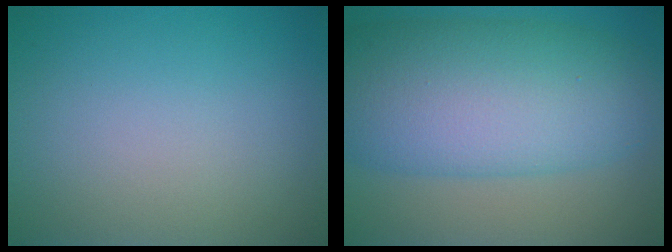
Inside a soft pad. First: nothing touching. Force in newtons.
{"total": 11.7, "press": 11.7, "slide": 0.4}